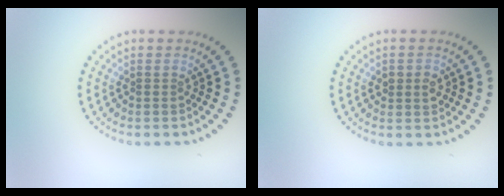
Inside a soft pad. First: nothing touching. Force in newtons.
{"total": 1.6, "press": 1.5, "slide": 0.3}